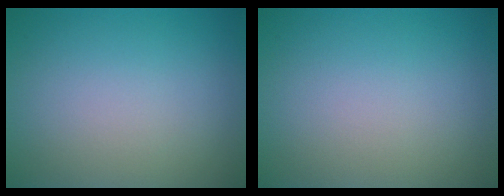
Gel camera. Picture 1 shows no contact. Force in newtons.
{"total": 0.0}